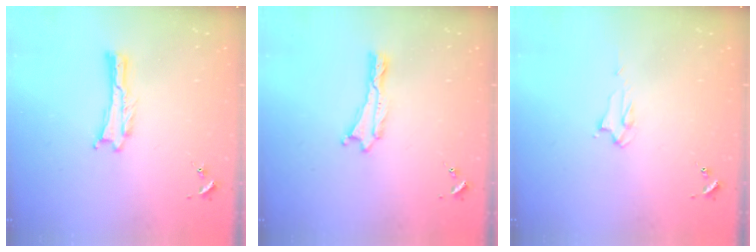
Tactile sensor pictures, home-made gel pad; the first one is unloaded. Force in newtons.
{"total": 0.0}
{"total": 2.2, "press": 2.2, "slide": 0.2}